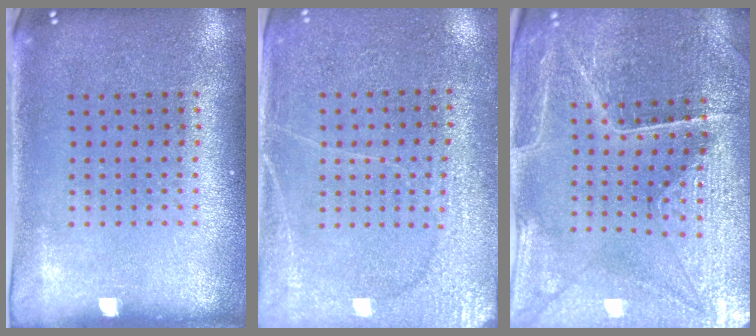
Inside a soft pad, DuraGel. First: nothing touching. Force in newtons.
{"total": 2.8, "press": 2.7, "slide": 0.8}
{"total": 3.5, "press": 3.5, "slide": 0.2}